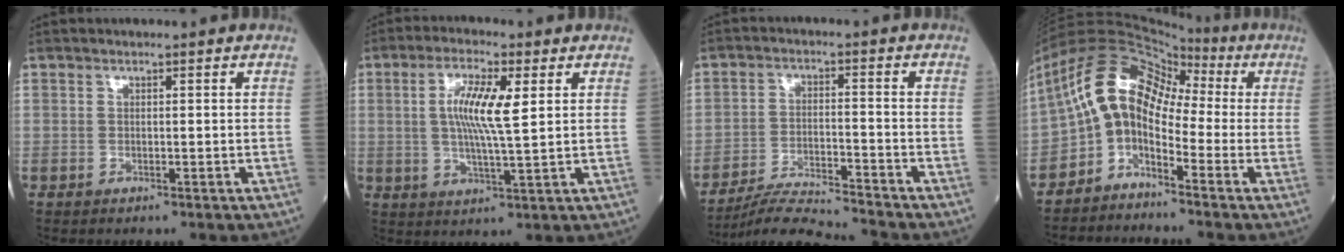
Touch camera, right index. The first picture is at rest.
{"total": 8.0, "force": [1.8, 0.9, 7.7], "torque": [-0.153, 0.003, 0.032]}
{"total": 8.4, "force": [-8.1, -1.8, 1.2], "torque": [-0.024, -0.012, -0.148]}
{"total": 9.6, "force": [-1.9, 5.7, 7.4], "torque": [-0.135, 0.047, -0.045]}